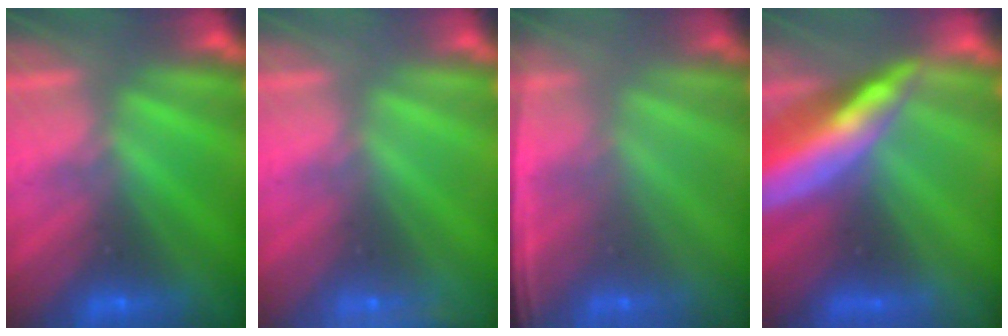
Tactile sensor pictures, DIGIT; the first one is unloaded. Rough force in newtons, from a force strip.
{"total": 2.3}
{"total": 1.3}
{"total": 5.6}